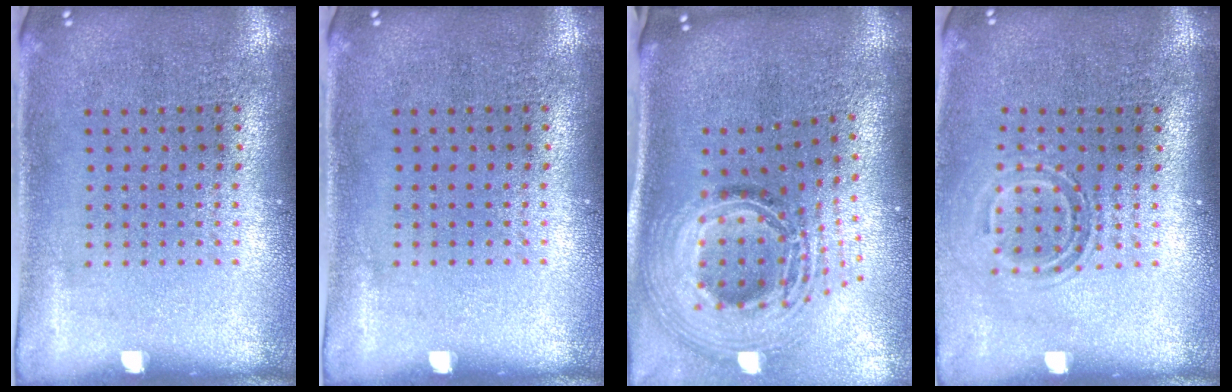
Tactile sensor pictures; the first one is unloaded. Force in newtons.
{"total": 0.0}
{"total": 2.6, "press": 1.9, "slide": 1.8}
{"total": 1.6, "press": 1.1, "slide": 1.2}